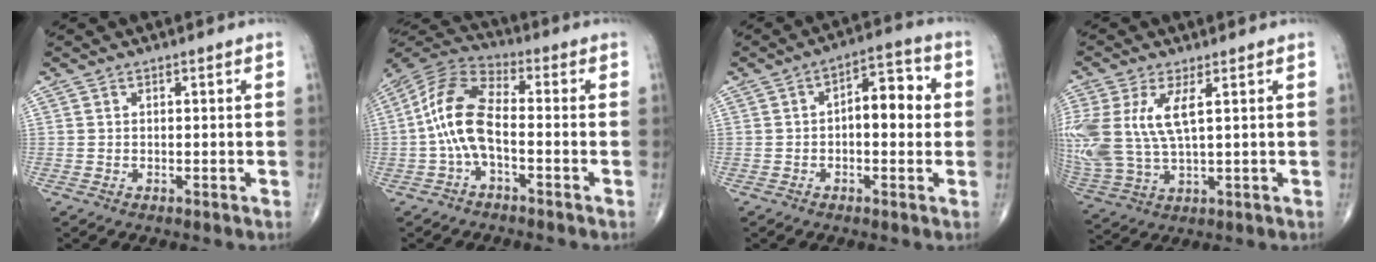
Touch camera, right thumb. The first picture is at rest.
{"total": 11.0, "force": [-1.8, 5.0, 9.6], "torque": [-0.200, 0.038, -0.044]}
{"total": 8.5, "force": [0.4, 4.3, 7.3], "torque": [-0.076, 0.025, -0.001]}
{"total": 14.4, "force": [3.2, 6.3, 12.5], "torque": [-0.311, -0.003, 0.076]}